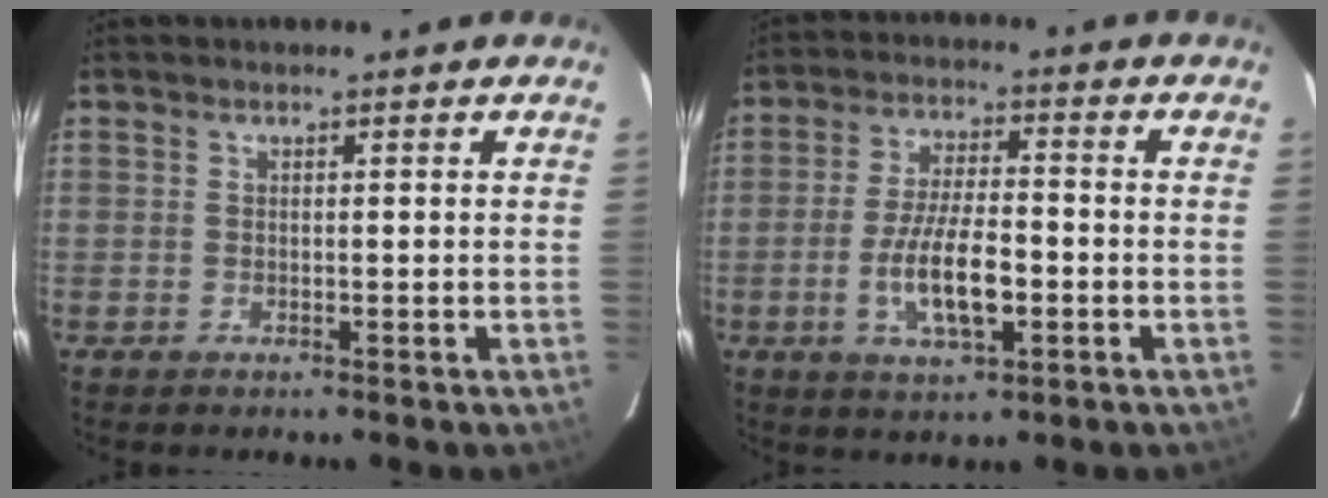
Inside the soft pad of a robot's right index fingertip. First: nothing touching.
{"total": 10.0, "force": [-3.0, 3.3, 9.0], "torque": [-0.178, -0.008, -0.051]}